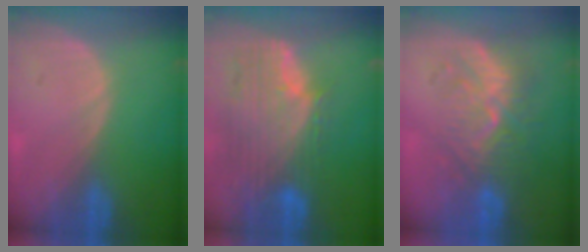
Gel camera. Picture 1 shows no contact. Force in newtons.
{"total": 11.8, "press": 10.1, "slide": 6.1}
{"total": 8.8, "press": 8.5, "slide": 2.4}